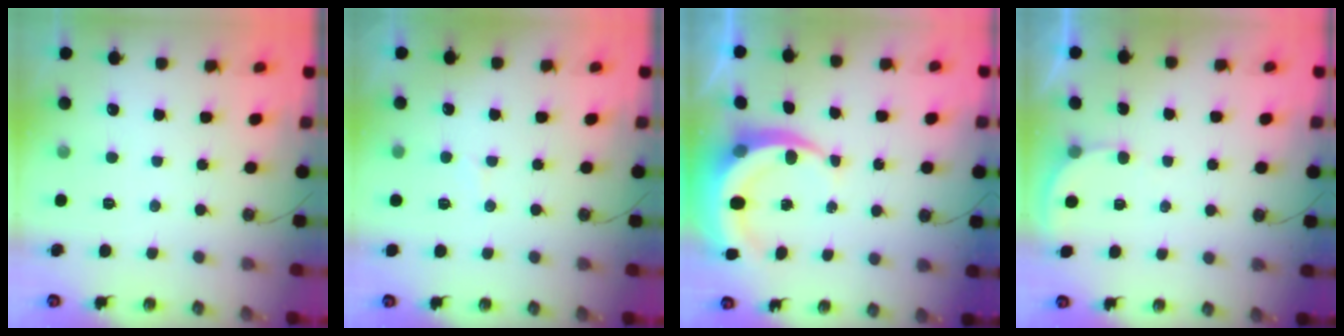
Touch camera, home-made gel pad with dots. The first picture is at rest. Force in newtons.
{"total": 4.7, "press": 4.7, "slide": 0.4}
{"total": 8.2, "press": 8.1, "slide": 1.0}
{"total": 2.7, "press": 2.7, "slide": 0.3}